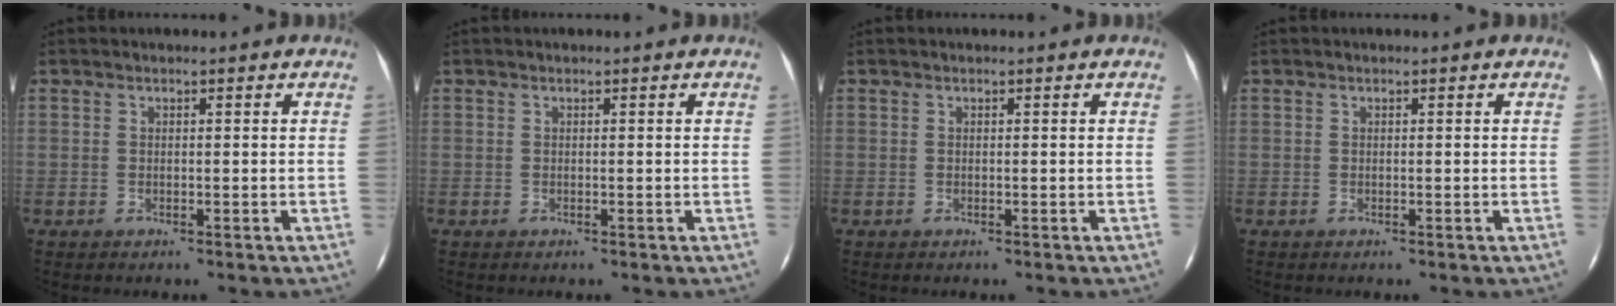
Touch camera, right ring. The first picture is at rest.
{"total": 0.0}
{"total": 0.0}
{"total": 0.0}